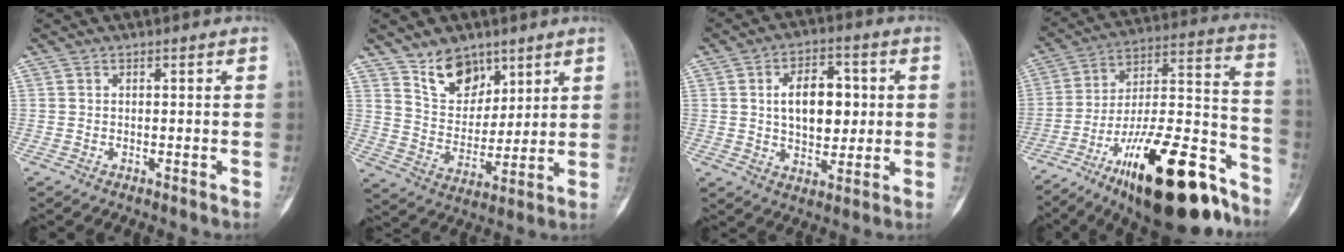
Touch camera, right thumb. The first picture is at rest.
{"total": 10.3, "force": [7.0, 6.3, 4.2], "torque": [-0.037, -0.052, 0.134]}
{"total": 11.5, "force": [1.5, 7.1, 8.9], "torque": [-0.106, 0.004, 0.027]}
{"total": 28.4, "force": [-17.7, 9.1, 20.2], "torque": [-0.272, 0.092, -0.283]}